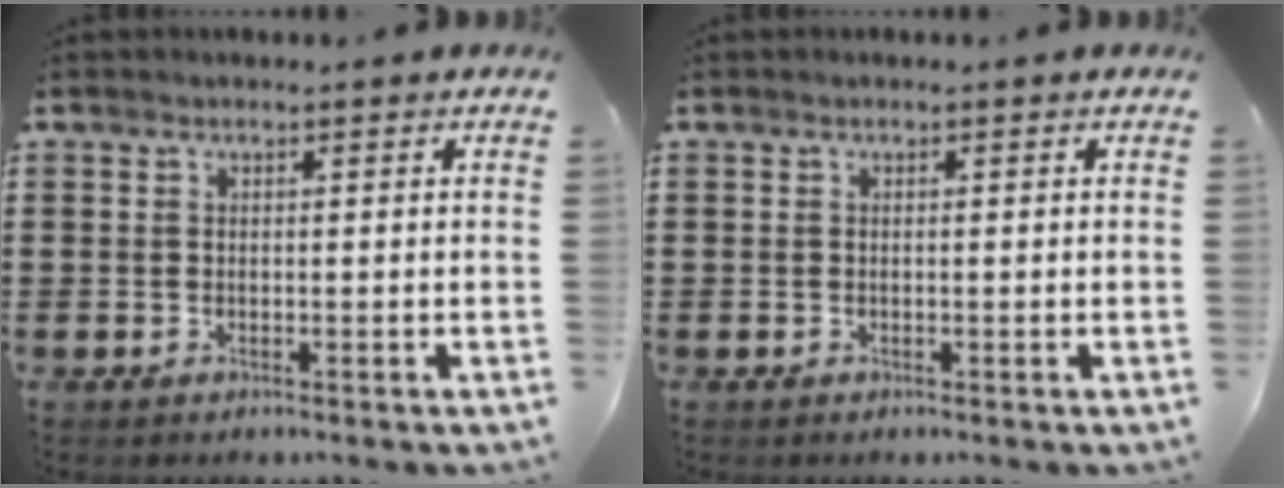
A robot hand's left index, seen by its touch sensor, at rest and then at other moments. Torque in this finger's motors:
{"motor_torque": [0.01, -0.12, -0.01, 0.01]}